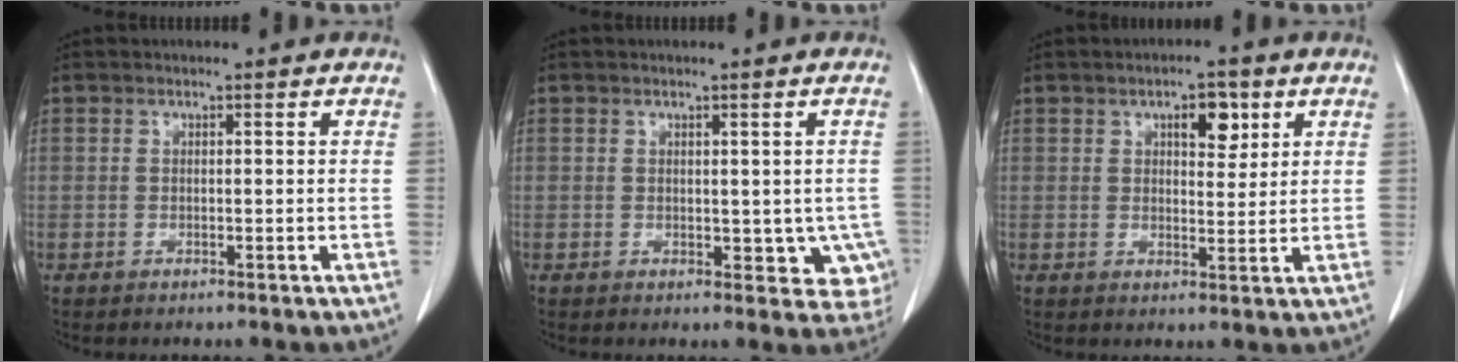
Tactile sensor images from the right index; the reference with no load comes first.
{"total": 5.4, "force": [-0.2, 3.4, 4.3], "torque": [-0.017, -0.003, 0.003]}
{"total": 5.0, "force": [2.4, 2.2, 3.8], "torque": [-0.052, 0.003, 0.035]}